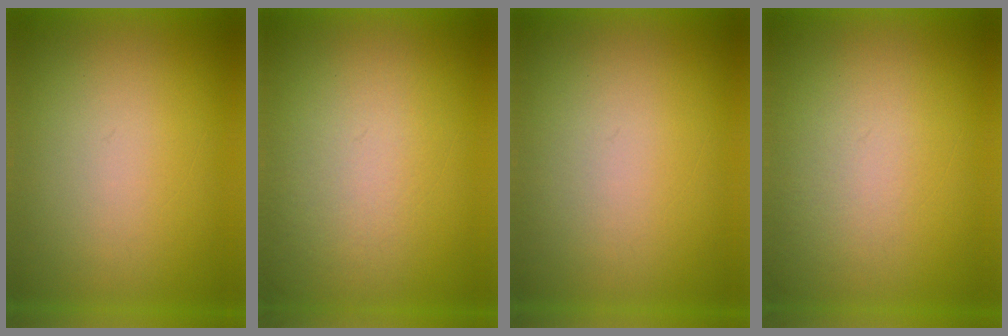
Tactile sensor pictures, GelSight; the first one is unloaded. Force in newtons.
{"total": 4.2}
{"total": 1.0}
{"total": 2.2}